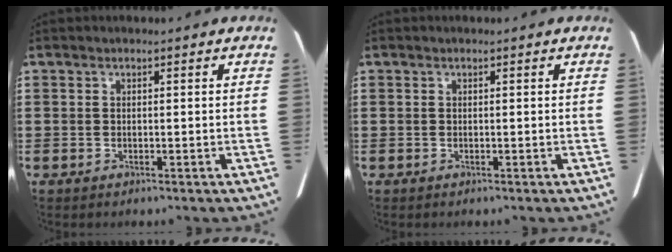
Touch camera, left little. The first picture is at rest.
{"total": 0.0}